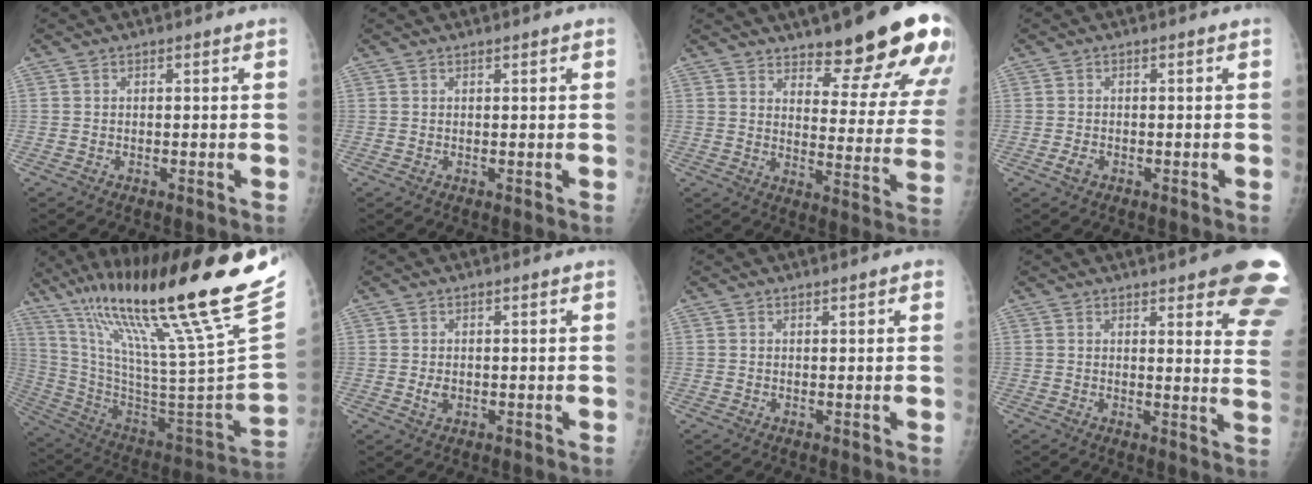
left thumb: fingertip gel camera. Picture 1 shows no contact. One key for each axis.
{"total": 0.7, "fx": 0.5, "fy": 0.0, "fz": 0.5, "tx": -0.009, "ty": -0.002, "tz": 0.009}
{"total": 20.8, "fx": 14.5, "fy": 5.7, "fz": 13.7, "tx": -0.139, "ty": -0.090, "tz": 0.190}
{"total": 1.4, "fx": -0.5, "fy": 0.9, "fz": 0.9, "tx": -0.022, "ty": 0.001, "tz": -0.010}
{"total": 36.3, "fx": 24.5, "fy": 2.5, "fz": 26.6, "tx": -0.419, "ty": -0.106, "tz": 0.404}
{"total": 1.6, "fx": 0.1, "fy": 1.0, "fz": 1.2, "tx": -0.016, "ty": -0.003, "tz": 0.007}
{"total": 1.6, "fx": 1.0, "fy": 0.3, "fz": 1.2, "tx": -0.017, "ty": -0.003, "tz": 0.013}
{"total": 17.7, "fx": 11.6, "fy": 4.1, "fz": 12.8, "tx": -0.132, "ty": -0.048, "tz": 0.123}